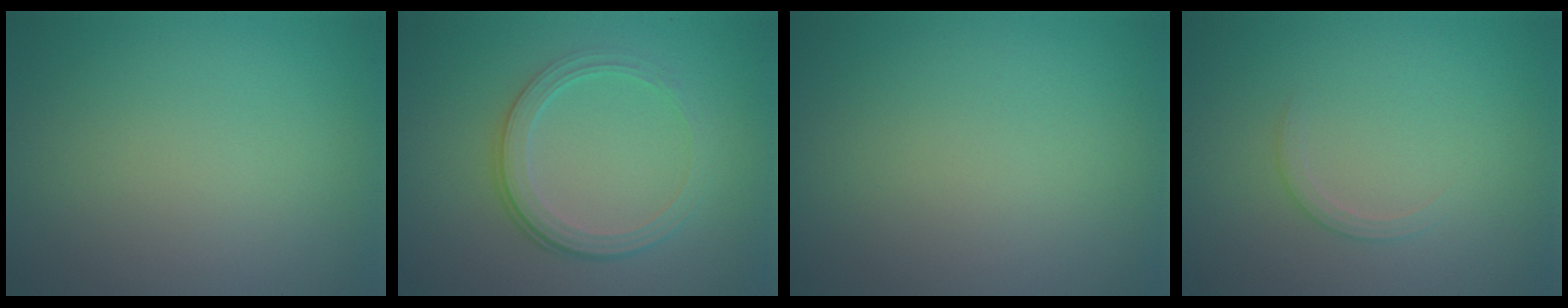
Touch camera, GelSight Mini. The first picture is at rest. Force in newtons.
{"total": 4.2, "press": 2.9, "slide": 3.0}
{"total": 0.0}
{"total": 1.3, "press": 1.3, "slide": 0.1}